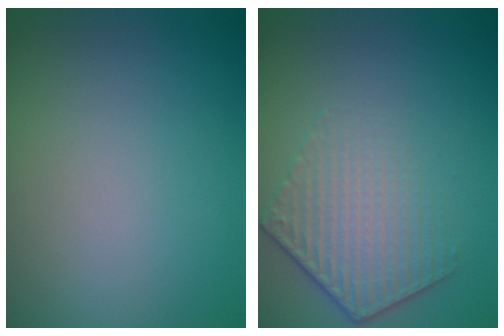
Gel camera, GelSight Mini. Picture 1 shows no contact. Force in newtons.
{"total": 4.4, "press": 3.0, "slide": 3.1}